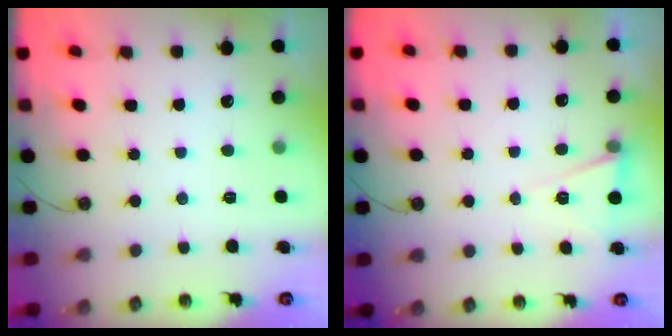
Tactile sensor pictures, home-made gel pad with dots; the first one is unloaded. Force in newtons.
{"total": 6.1, "press": 3.9, "slide": 4.7}